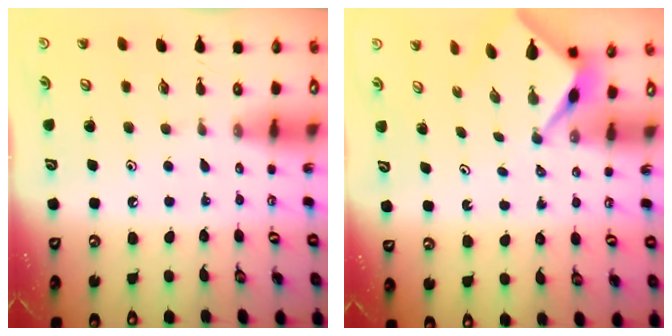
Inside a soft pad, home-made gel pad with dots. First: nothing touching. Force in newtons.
{"total": 2.6, "press": 2.6, "slide": 0.1}